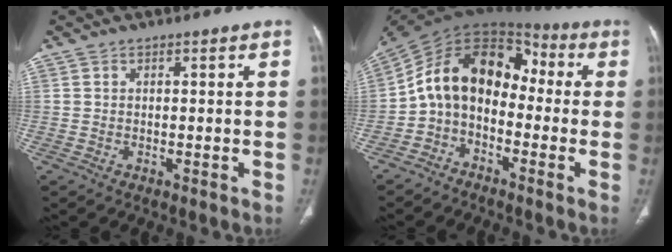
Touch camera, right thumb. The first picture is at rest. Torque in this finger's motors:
{"motor_torque": [2.51, 2.50, 1.93, -0.57, 0.21]}